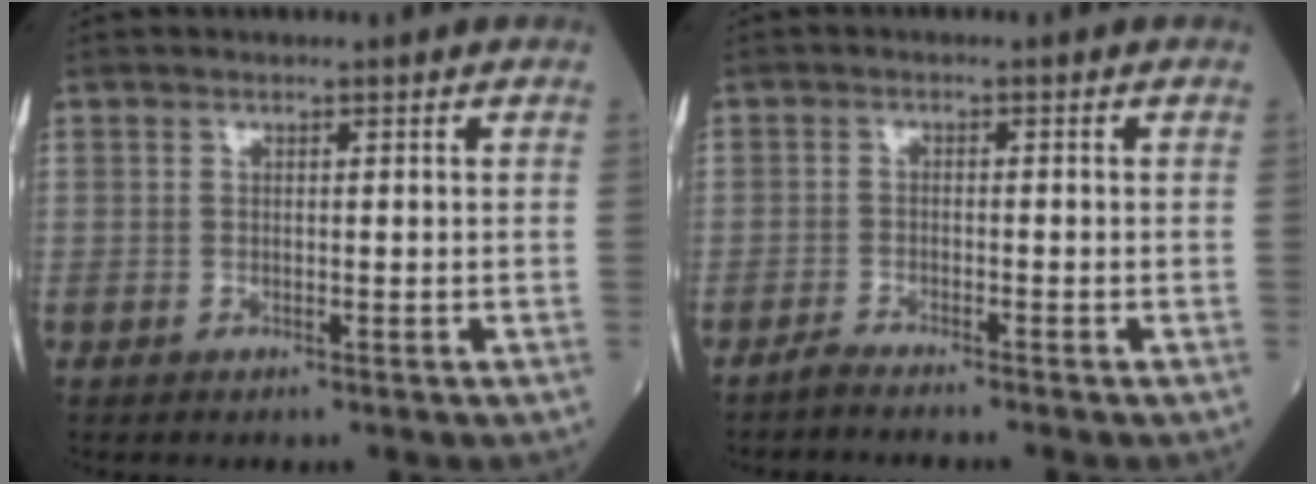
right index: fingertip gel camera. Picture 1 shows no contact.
{"total": 2.4, "force": [-2.2, -0.4, 0.7], "torque": [-0.021, -0.005, -0.038]}